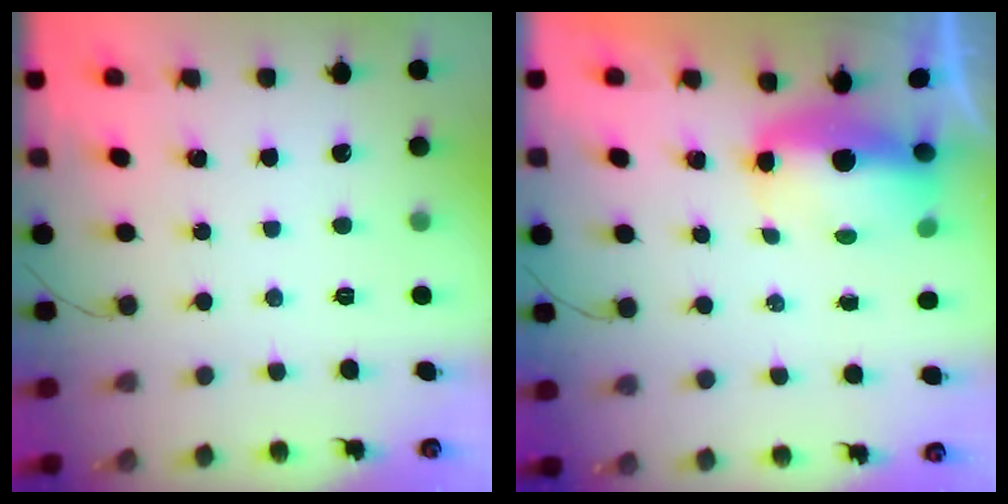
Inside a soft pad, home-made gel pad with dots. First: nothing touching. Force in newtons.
{"total": 6.4, "press": 6.4, "slide": 0.6}